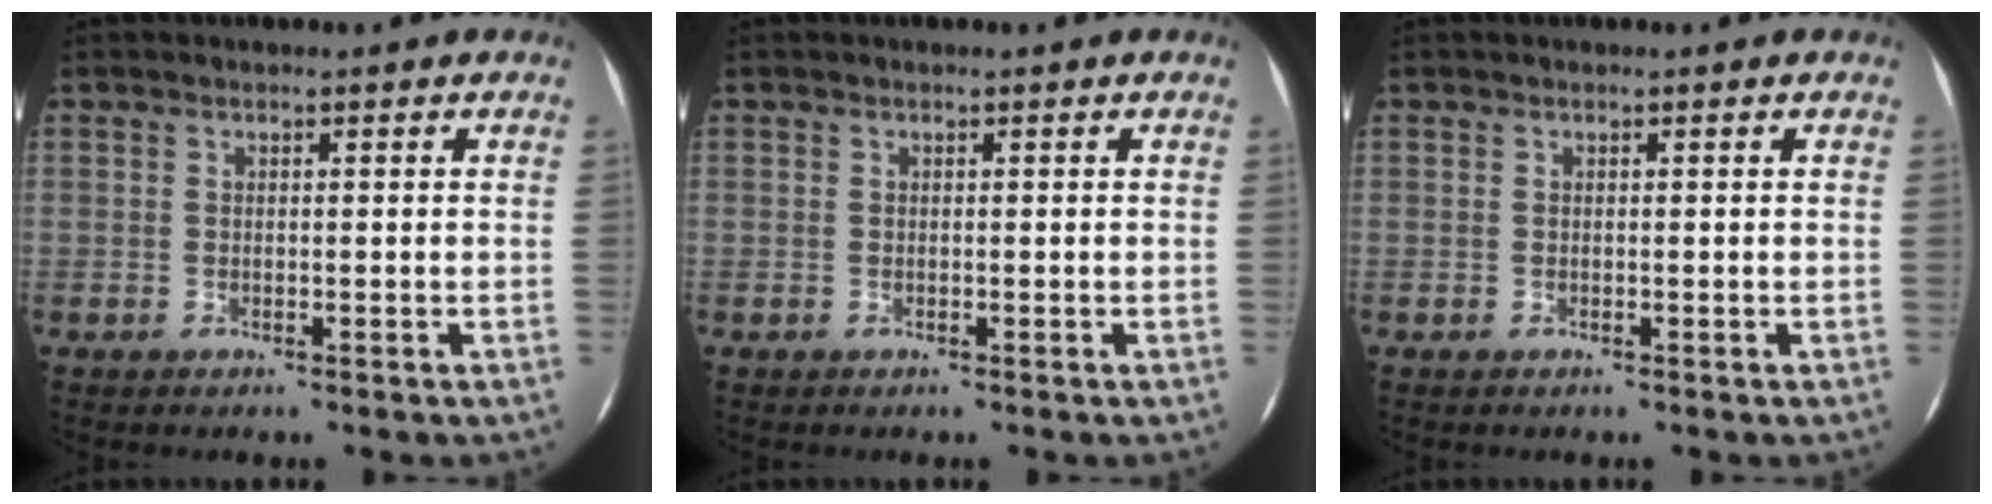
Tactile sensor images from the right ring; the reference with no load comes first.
{"total": 0.0}
{"total": 0.0}